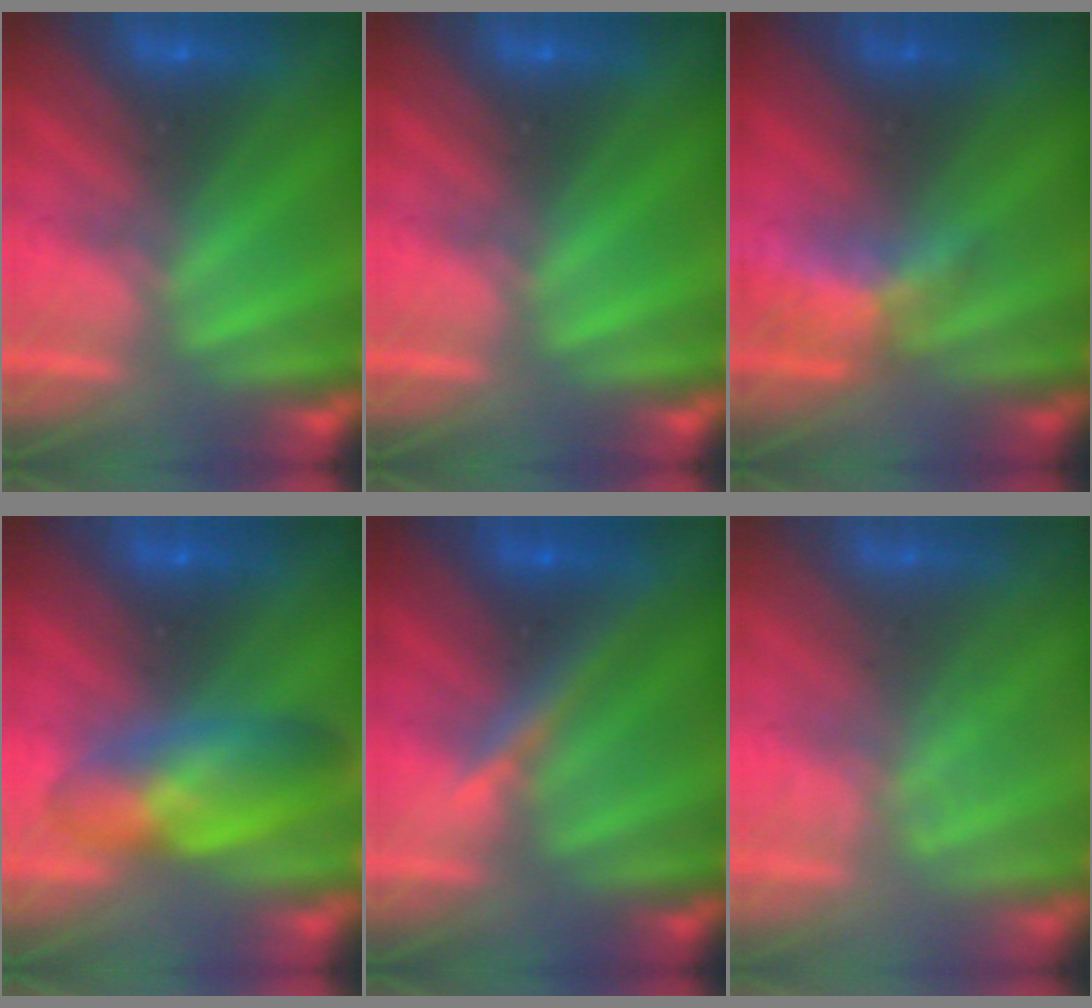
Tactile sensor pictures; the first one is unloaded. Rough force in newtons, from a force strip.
{"total": 0.0}
{"total": 2.3}
{"total": 7.8}
{"total": 2.9}
{"total": 1.7}